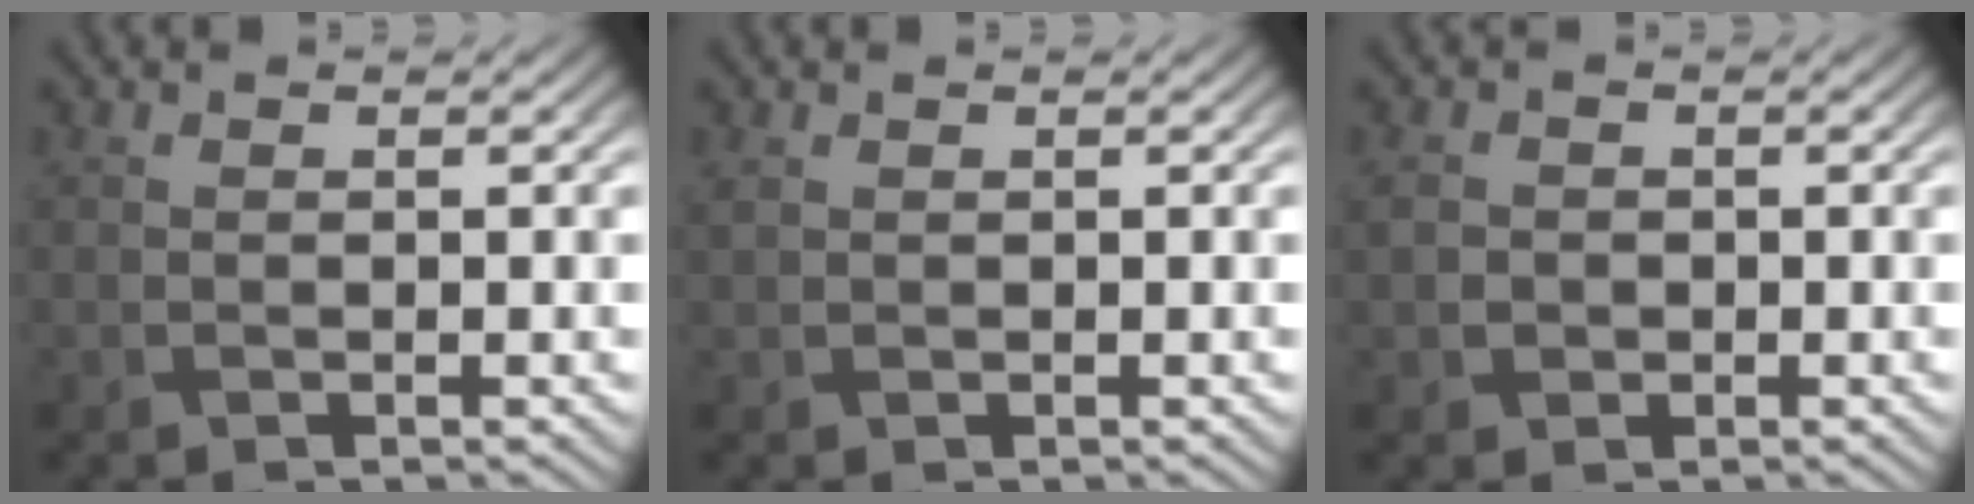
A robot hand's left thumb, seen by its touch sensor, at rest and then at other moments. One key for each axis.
{"total": 0.9, "fx": 0.5, "fy": 0.6, "fz": 0.4, "tx": -0.015, "ty": 0.003, "tz": 0.014}
{"total": 2.5, "fx": -0.2, "fy": 2.2, "fz": 1.1, "tx": -0.034, "ty": -0.002, "tz": -0.007}